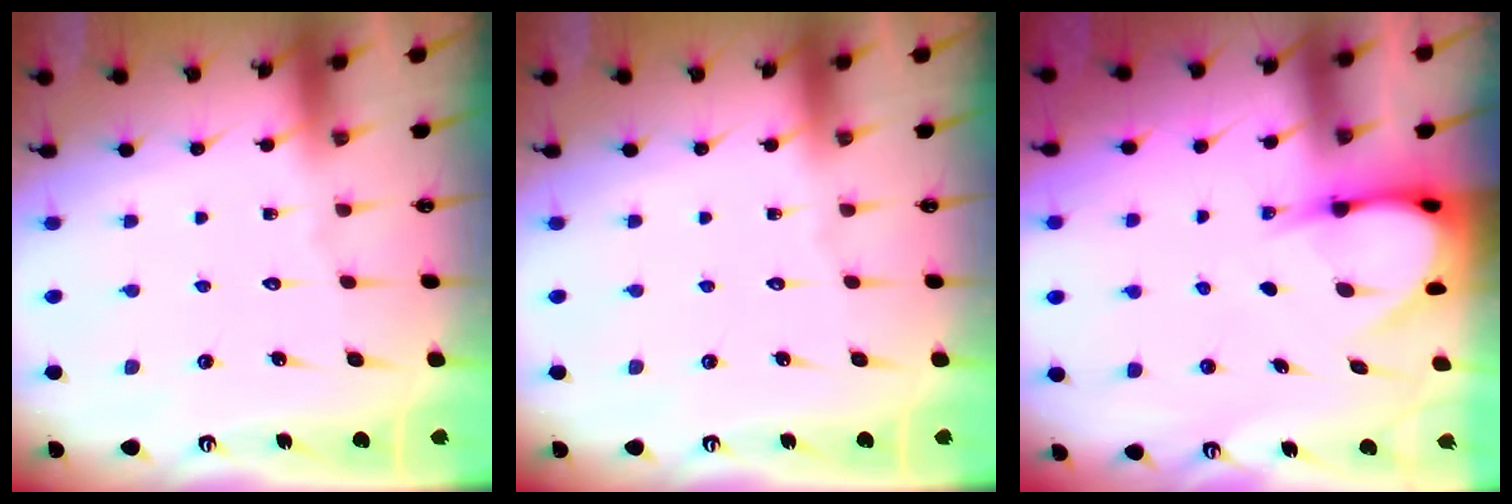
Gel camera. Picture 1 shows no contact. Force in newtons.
{"total": 0.0}
{"total": 6.1, "press": 6.1, "slide": 0.6}